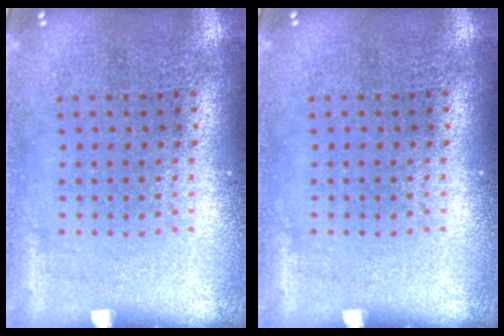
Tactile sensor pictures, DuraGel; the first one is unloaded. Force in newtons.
{"total": 0.0}